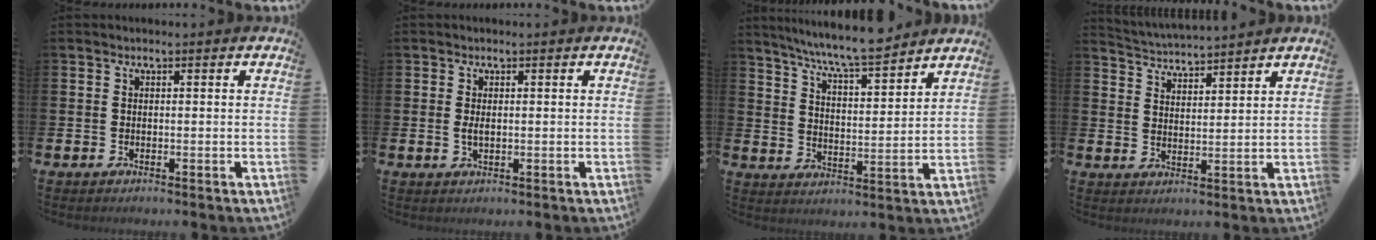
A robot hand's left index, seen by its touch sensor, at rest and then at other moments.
{"total": 1.2, "force": [0.1, 0.5, 1.0], "torque": [-0.019, 0.002, 0.000]}
{"total": 7.9, "force": [7.6, -0.1, 2.4], "torque": [-0.073, -0.046, 0.134]}
{"total": 3.9, "force": [3.9, 0.0, -0.3], "torque": [-0.015, -0.027, 0.070]}